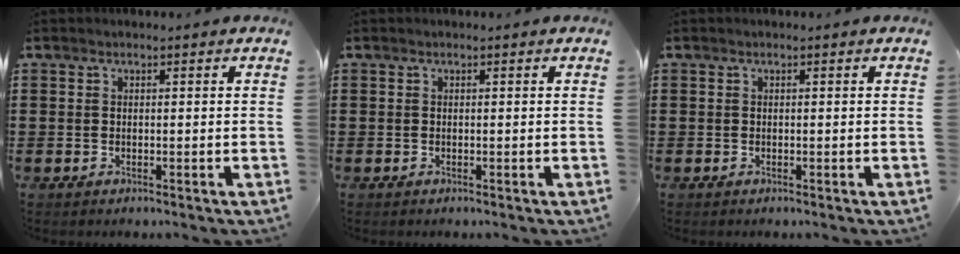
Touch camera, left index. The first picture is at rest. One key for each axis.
{"total": 0.0}
{"total": 0.0}